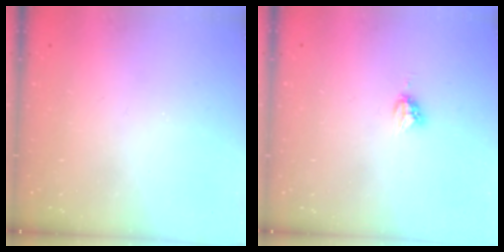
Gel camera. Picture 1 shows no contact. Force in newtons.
{"total": 3.4, "press": 3.4, "slide": 0.4}